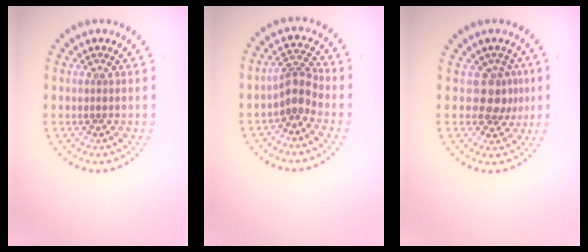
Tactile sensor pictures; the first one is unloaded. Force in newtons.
{"total": 2.7, "press": 2.1, "slide": 1.8}
{"total": 2.7, "press": 2.2, "slide": 1.6}